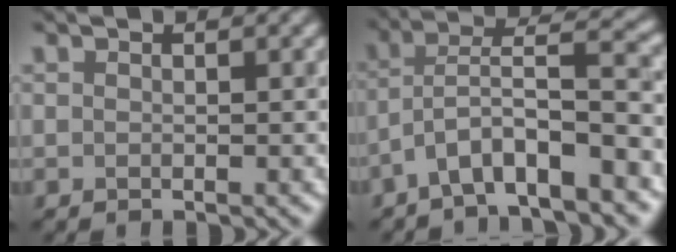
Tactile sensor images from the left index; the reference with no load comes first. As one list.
[{"total": 7.1, "force": [-4.1, 1.5, 5.6], "torque": [-0.089, 0.018, -0.070]}]